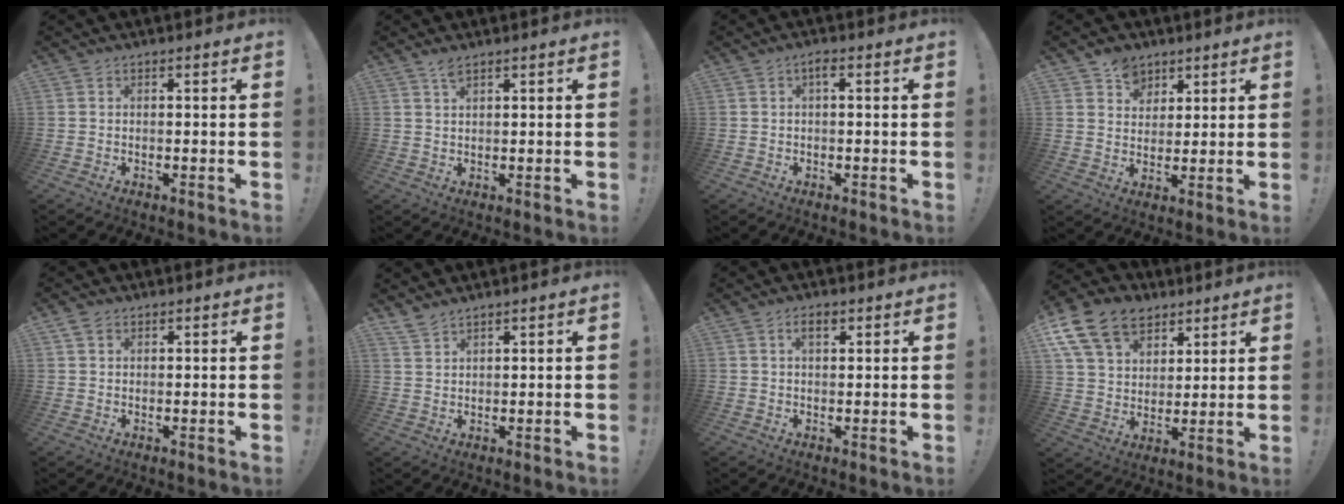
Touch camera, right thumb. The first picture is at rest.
{"total": 2.3, "force": [1.8, 0.6, 1.4], "torque": [-0.022, -0.005, 0.030]}
{"total": 1.8, "force": [0.3, 0.4, 1.8], "torque": [-0.037, 0.005, 0.002]}
{"total": 7.4, "force": [4.7, 5.6, 1.1], "torque": [0.003, -0.037, 0.088]}
{"total": 2.2, "force": [1.4, 1.4, 1.0], "torque": [-0.022, 0.001, 0.027]}
{"total": 3.3, "force": [2.9, 0.7, 1.3], "torque": [-0.029, -0.015, 0.055]}
{"total": 3.1, "force": [1.4, 1.5, 2.3], "torque": [-0.039, 0.001, 0.021]}
{"total": 17.1, "force": [9.4, 11.9, 8.0], "torque": [-0.130, -0.050, 0.178]}